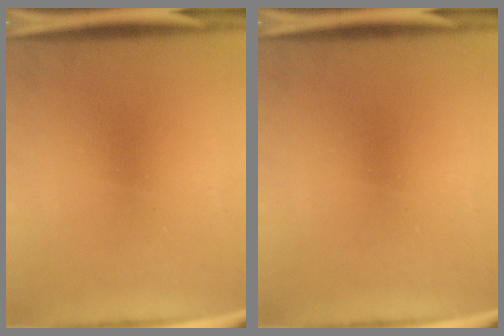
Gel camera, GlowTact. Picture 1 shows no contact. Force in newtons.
{"total": 0.0}